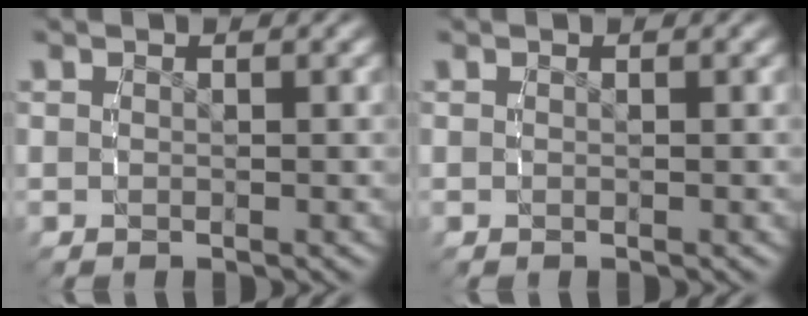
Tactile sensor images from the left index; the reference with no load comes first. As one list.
[{"total": 0.0}]